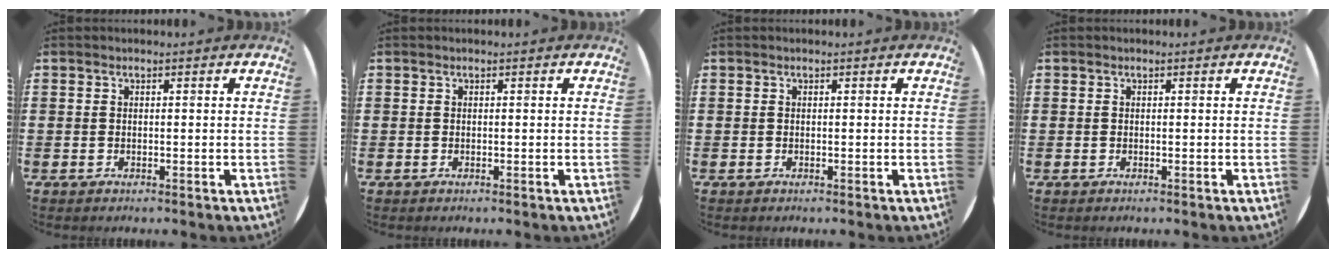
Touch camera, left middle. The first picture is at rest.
{"total": 0.0}
{"total": 0.0}
{"total": 0.0}